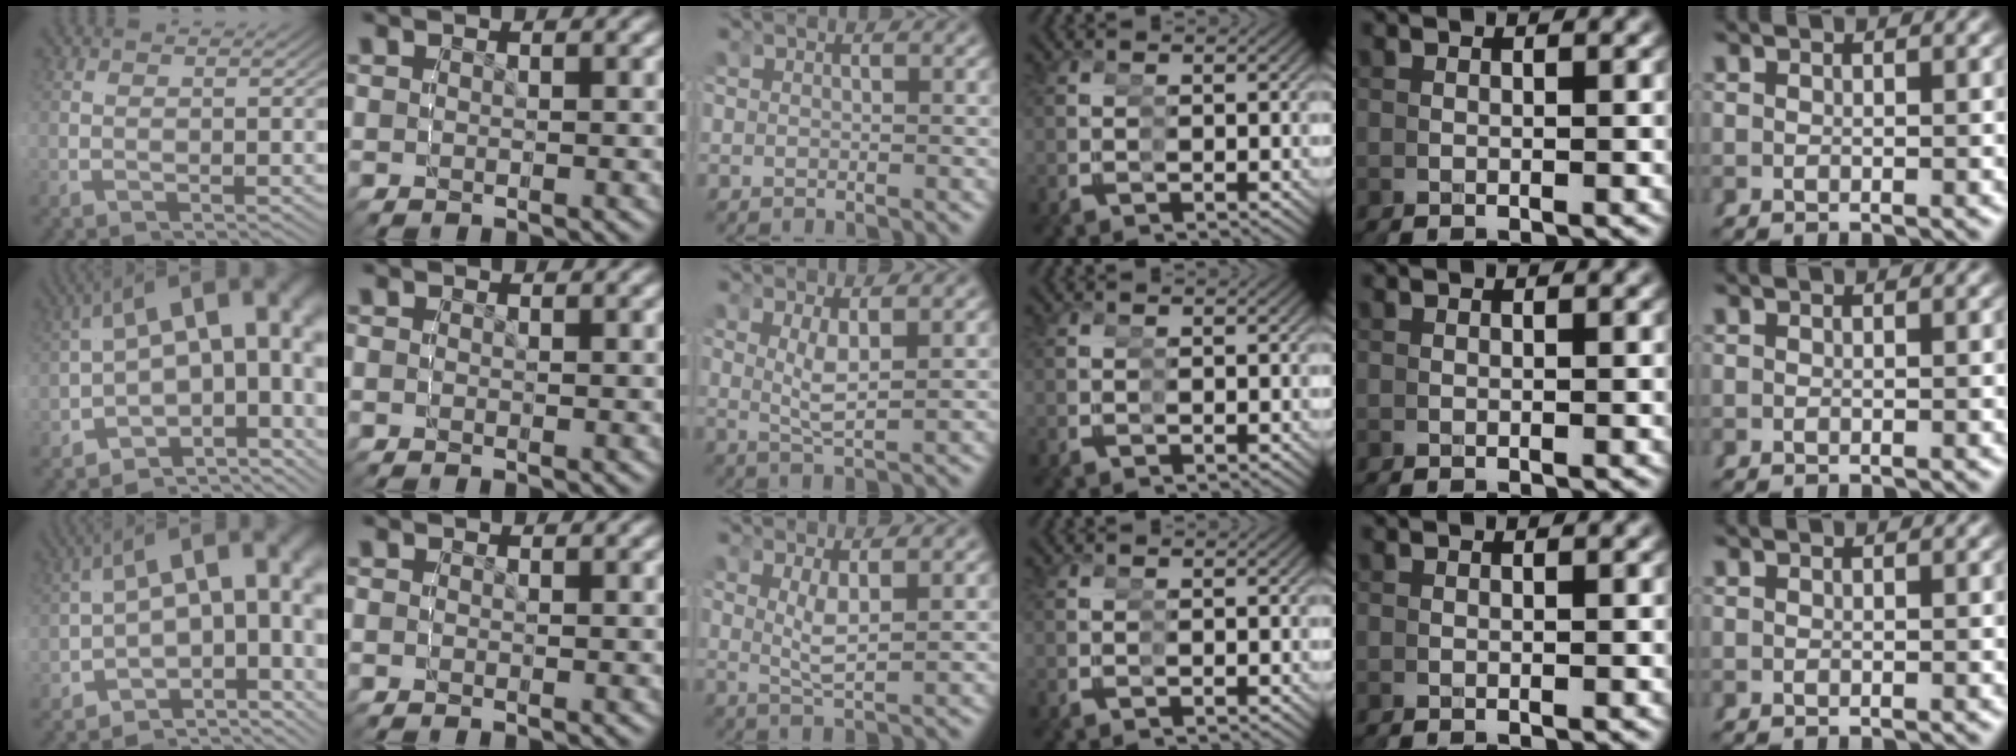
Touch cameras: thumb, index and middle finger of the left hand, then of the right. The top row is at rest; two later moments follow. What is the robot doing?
{"motion": "grasp_and_lifting", "object": "legos"}